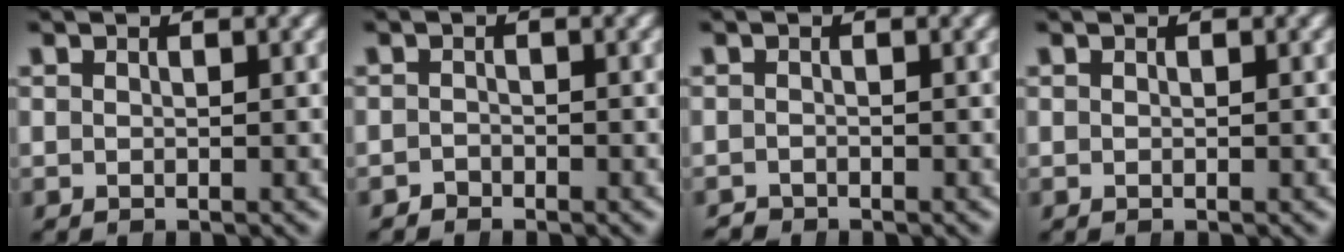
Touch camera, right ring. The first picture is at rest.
{"total": 1.3, "force": [-1.2, 0.1, -0.6], "torque": [0.008, -0.010, -0.017]}
{"total": 1.3, "force": [-1.2, 0.2, -0.4], "torque": [0.003, -0.009, -0.017]}
{"total": 0.0}